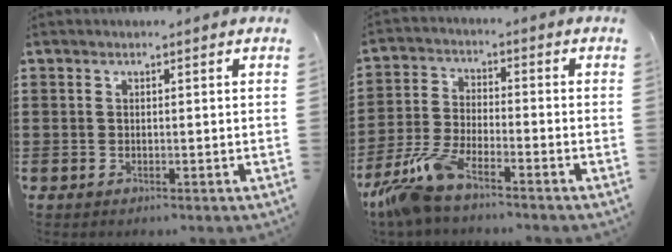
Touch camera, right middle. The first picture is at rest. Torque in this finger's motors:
{"motor_torque": [2.14, 0.00, 0.22, 0.21]}